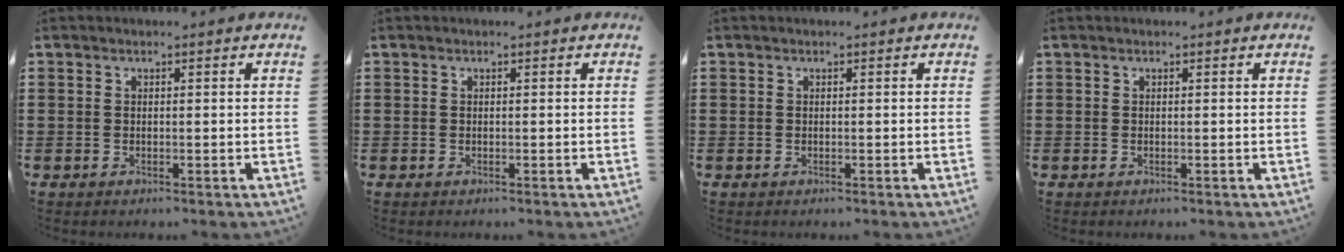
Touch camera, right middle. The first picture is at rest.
{"total": 0.0}
{"total": 0.0}
{"total": 0.0}